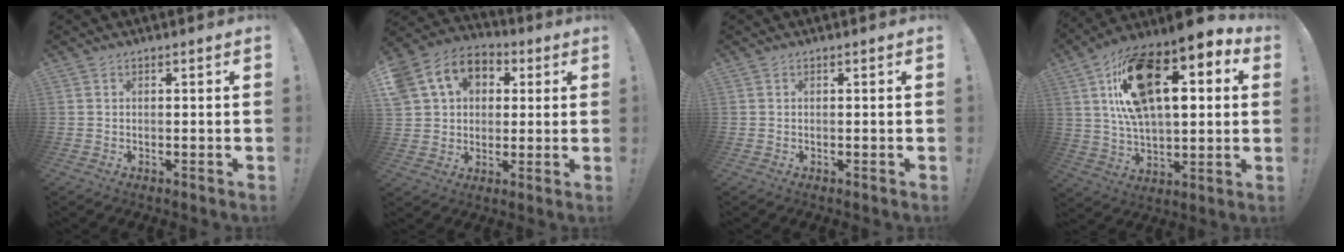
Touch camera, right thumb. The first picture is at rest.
{"total": 14.5, "force": [5.2, 11.5, 7.0], "torque": [-0.109, -0.007, 0.106]}
{"total": 0.0}
{"total": 22.1, "force": [8.5, 11.3, 17.0], "torque": [-0.288, -0.029, 0.151]}